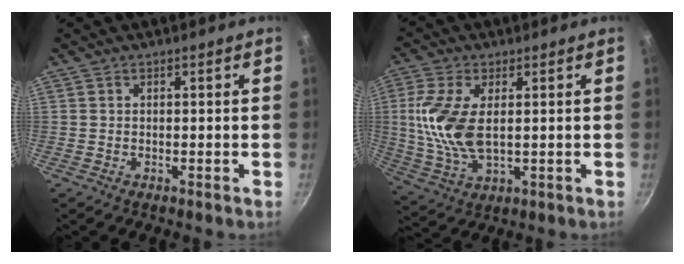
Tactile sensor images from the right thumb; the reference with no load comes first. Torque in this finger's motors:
{"motor_torque": [-0.44, 0.59, 1.61, 0.18, 0.20]}